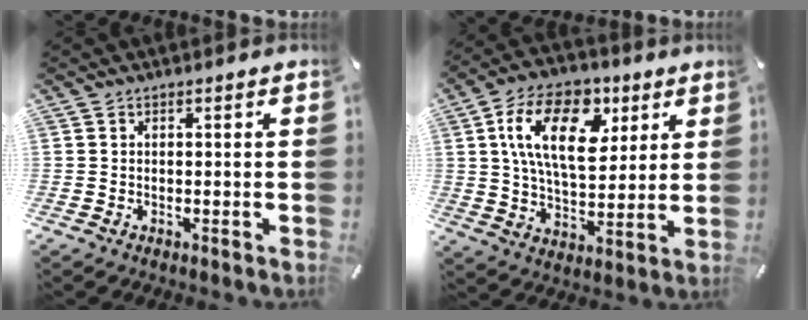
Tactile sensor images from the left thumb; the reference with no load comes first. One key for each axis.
{"total": 18.3, "fx": 6.6, "fy": 10.9, "fz": 13.1, "tx": -0.230, "ty": -0.003, "tz": 0.111}